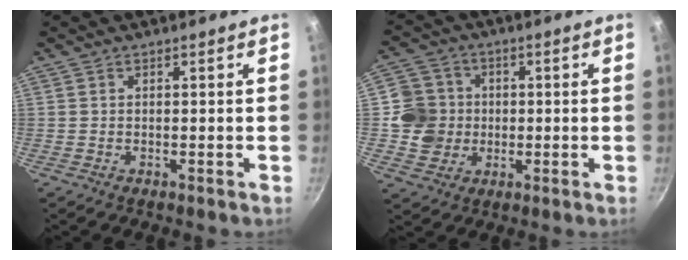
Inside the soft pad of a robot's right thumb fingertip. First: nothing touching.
{"total": 9.6, "force": [-0.3, 9.1, 3.0], "torque": [-0.028, 0.013, -0.005]}